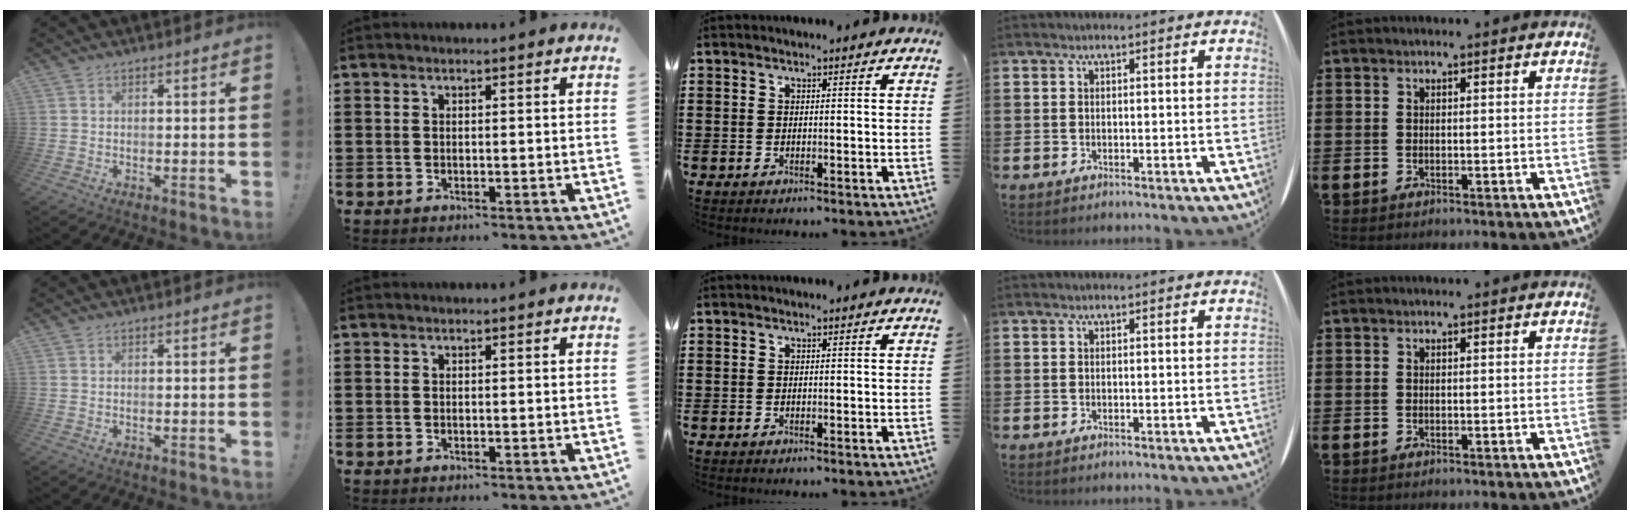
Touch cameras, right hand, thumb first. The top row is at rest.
{}